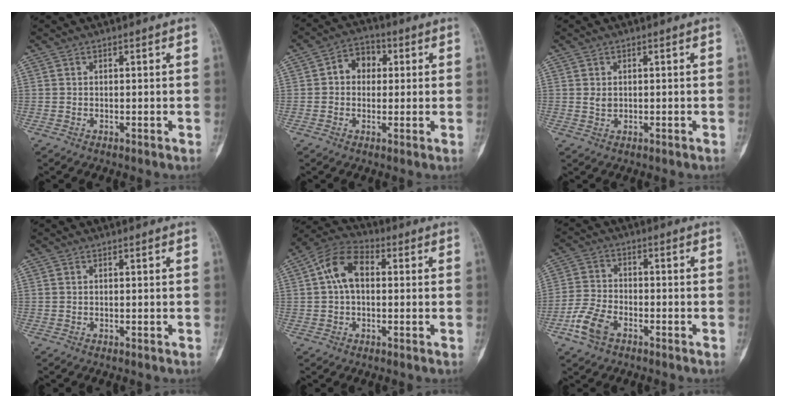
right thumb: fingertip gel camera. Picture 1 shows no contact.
{"total": 6.3, "force": [1.0, 5.1, 3.6], "torque": [-0.030, 0.014, 0.006]}
{"total": 1.4, "force": [0.2, 1.1, 0.9], "torque": [-0.015, -0.001, 0.007]}
{"total": 0.0}
{"total": 9.3, "force": [1.4, 5.7, 7.2], "torque": [-0.132, 0.029, 0.016]}
{"total": 7.1, "force": [-3.9, 4.0, 4.5], "torque": [-0.097, 0.015, -0.078]}